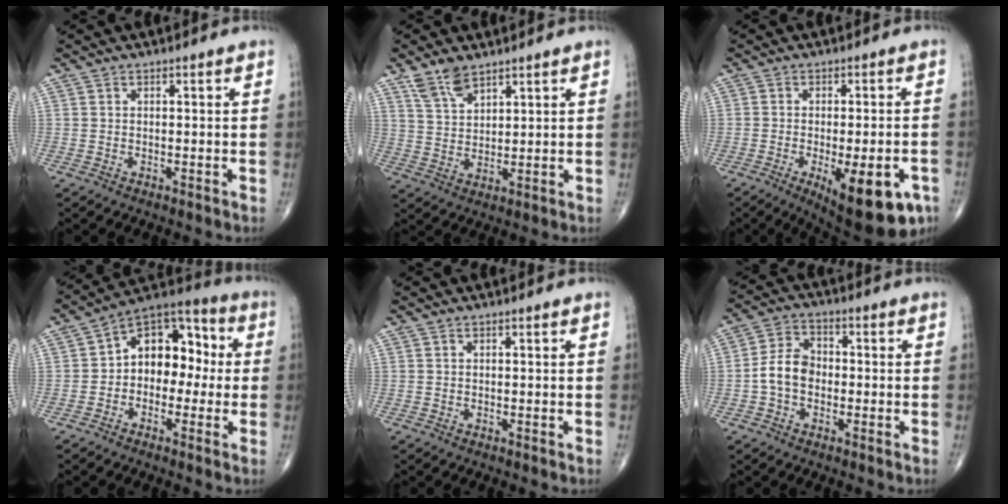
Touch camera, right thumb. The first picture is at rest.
{"total": 6.0, "force": [4.4, 2.6, 3.2], "torque": [-0.049, -0.021, 0.092]}
{"total": 16.0, "force": [-7.2, 6.0, 13.0], "torque": [-0.131, 0.005, -0.085]}
{"total": 12.7, "force": [0.0, 8.8, 9.1], "torque": [-0.086, 0.046, -0.022]}
{"total": 0.0}
{"total": 7.0, "force": [-1.3, 5.0, 4.6], "torque": [-0.078, 0.025, -0.036]}